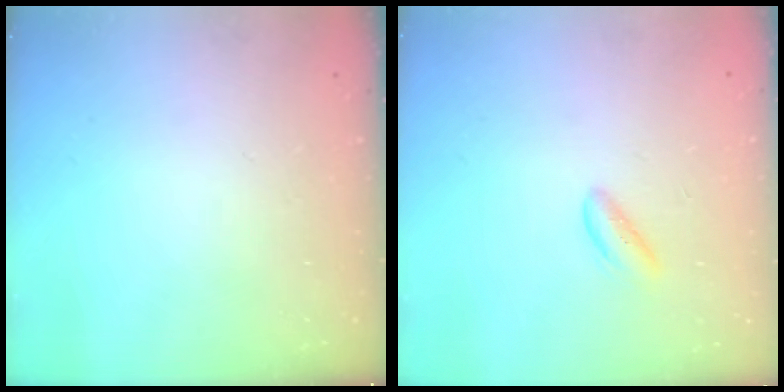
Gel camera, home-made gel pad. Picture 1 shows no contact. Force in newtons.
{"total": 2.1, "press": 2.1, "slide": 0.3}